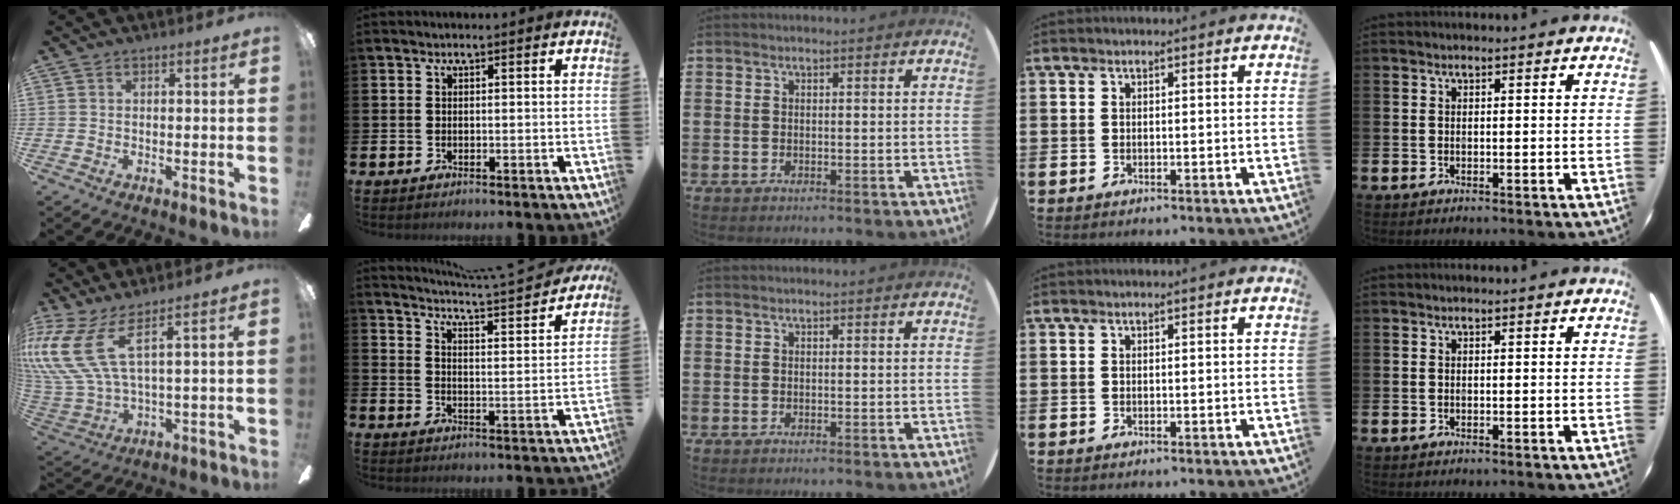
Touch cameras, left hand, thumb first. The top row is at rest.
{"thumb": {"total": 16.7, "force": [7.7, 6.9, 13.1], "torque": [-0.301, -0.035, 0.133]}, "index": {"total": 5.0, "force": [4.9, -0.7, 1.0], "torque": [-0.029, -0.045, 0.079]}}